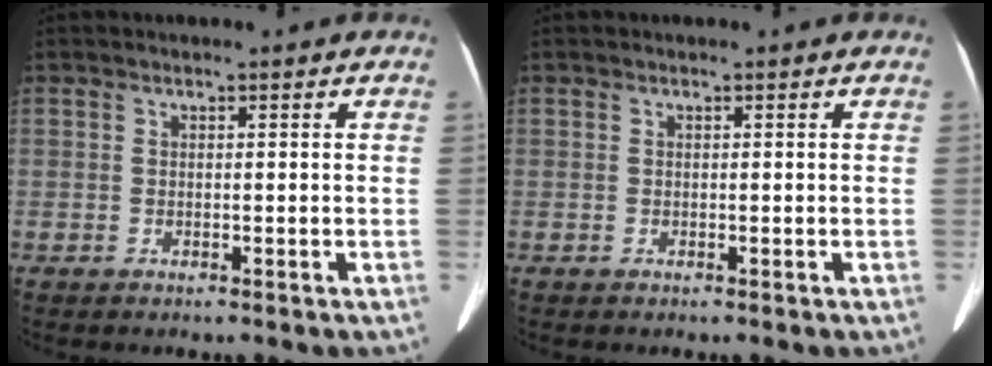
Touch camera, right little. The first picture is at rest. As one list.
[{"total": 0.0}]